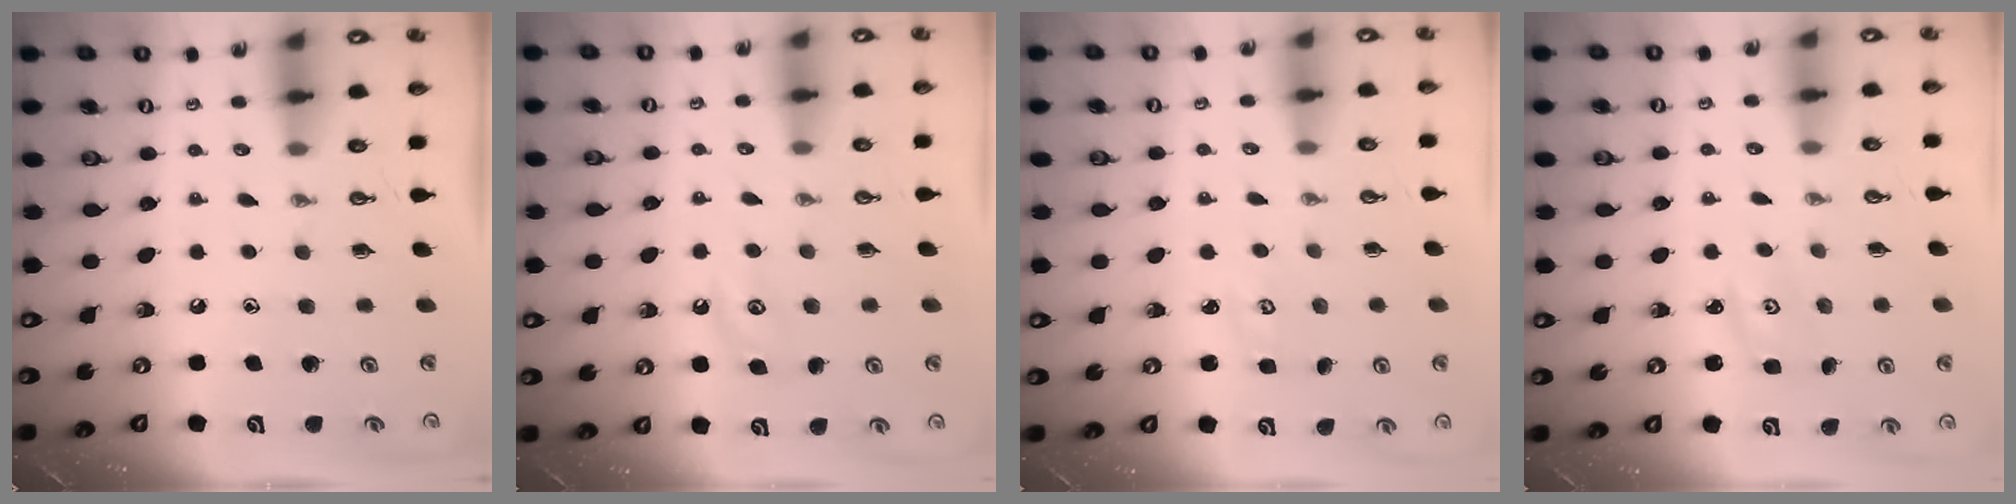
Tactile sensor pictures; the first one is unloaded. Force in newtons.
{"total": 5.7, "press": 5.7, "slide": 0.4}
{"total": 2.6, "press": 2.6, "slide": 0.3}
{"total": 3.0, "press": 2.9, "slide": 0.4}